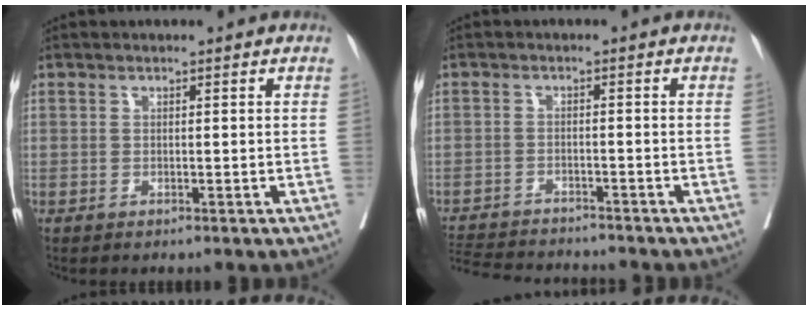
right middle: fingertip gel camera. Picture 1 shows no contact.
{"total": 11.5, "force": [-10.8, 1.2, 3.5], "torque": [-0.063, -0.005, -0.160]}